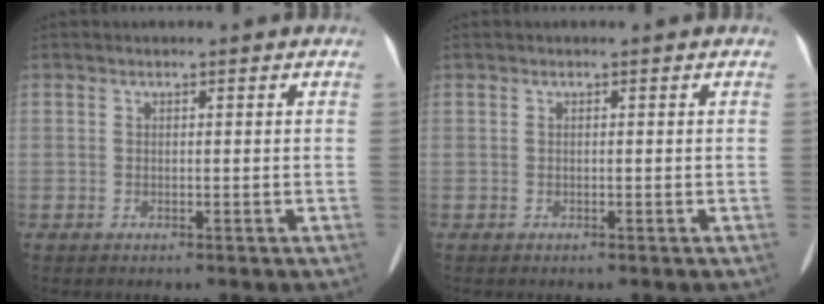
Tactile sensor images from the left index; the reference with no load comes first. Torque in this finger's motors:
{"motor_torque": [-0.03, 0.03, 0.03, 0.00]}